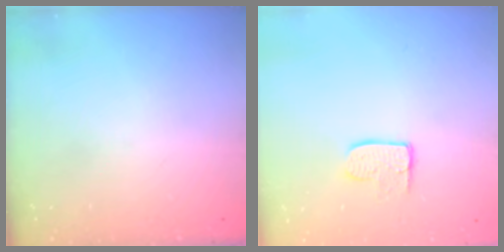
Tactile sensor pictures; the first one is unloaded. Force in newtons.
{"total": 6.2, "press": 6.2, "slide": 0.4}